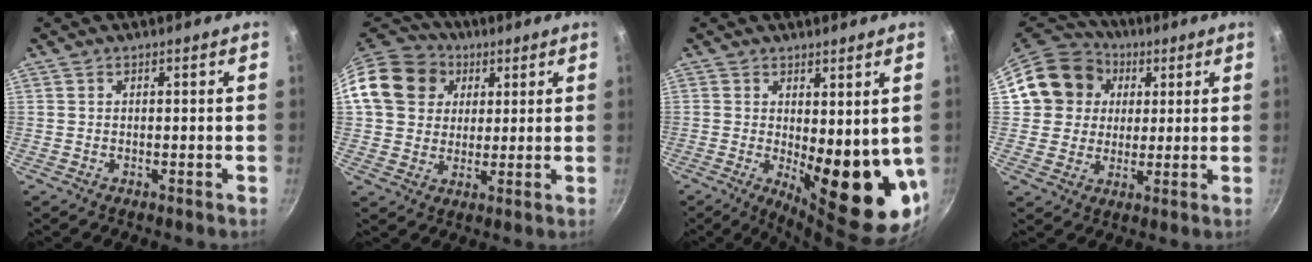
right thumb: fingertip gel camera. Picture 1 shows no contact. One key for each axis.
{"total": 16.0, "fx": 4.9, "fy": 13.3, "fz": 7.3, "tx": -0.127, "ty": 0.022, "tz": 0.079}
{"total": 14.1, "fx": 0.0, "fy": 5.4, "fz": 13.1, "tx": -0.142, "ty": -0.033, "tz": 0.015}
{"total": 12.2, "fx": 3.0, "fy": 11.1, "fz": 4.0, "tx": -0.043, "ty": 0.022, "tz": 0.042}